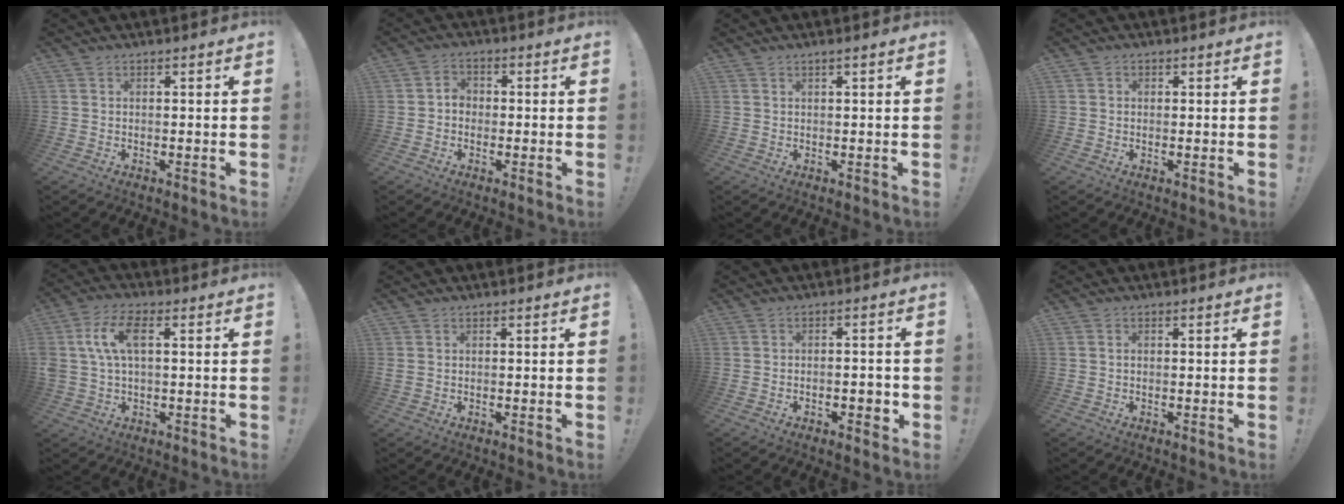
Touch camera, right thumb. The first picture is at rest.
{"total": 3.3, "force": [-1.1, 2.7, 1.5], "torque": [-0.024, 0.007, -0.021]}
{"total": 1.0, "force": [0.6, -0.1, 0.8], "torque": [-0.021, 0.002, 0.011]}
{"total": 1.0, "force": [0.1, 0.9, 0.2], "torque": [0.000, 0.001, 0.001]}
{"total": 9.8, "force": [2.0, 5.1, 8.1], "torque": [-0.185, 0.009, 0.038]}
{"total": 1.1, "force": [0.5, 0.9, 0.4], "torque": [-0.009, 0.004, 0.010]}
{"total": 3.6, "force": [-1.3, 2.2, 2.6], "torque": [-0.021, 0.008, -0.023]}
{"total": 0.6, "force": [-0.1, 0.5, 0.3], "torque": [-0.013, 0.006, -0.001]}